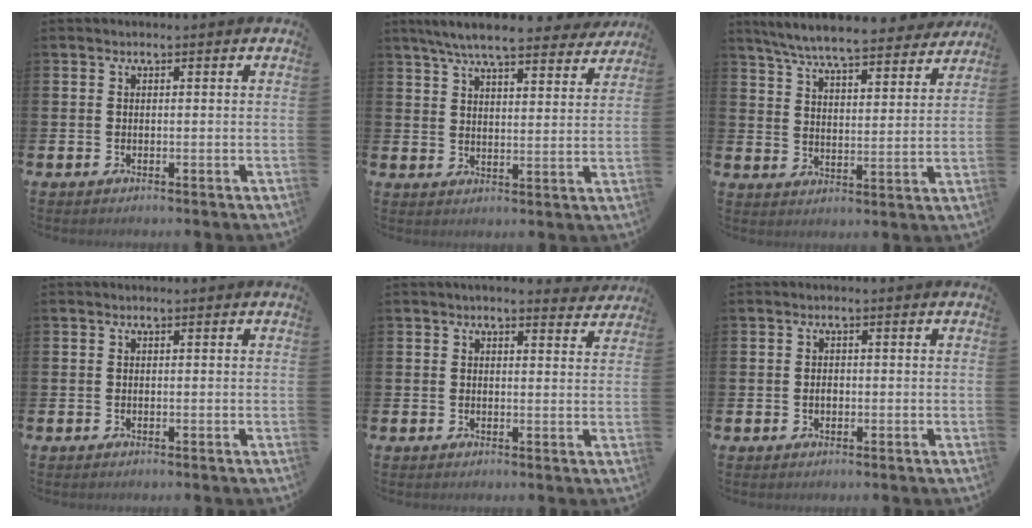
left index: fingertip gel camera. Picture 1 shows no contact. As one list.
[{"total": 7.7, "force": [7.1, 1.1, 2.8], "torque": [-0.068, -0.034, 0.126]}, {"total": 7.6, "force": [7.1, 0.8, 2.5], "torque": [-0.073, -0.045, 0.125]}, {"total": 0.0}, {"total": 2.7, "force": [2.6, 0.4, 0.4], "torque": [-0.006, -0.012, 0.046]}, {"total": 1.1, "force": [-0.2, 0.8, 0.8], "torque": [-0.012, 0.004, -0.006]}]